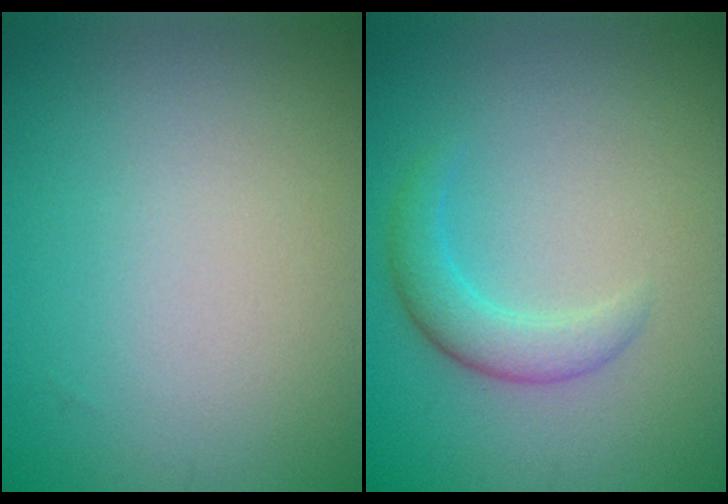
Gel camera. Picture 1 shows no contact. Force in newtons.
{"total": 2.4, "press": 2.4, "slide": 0.1}